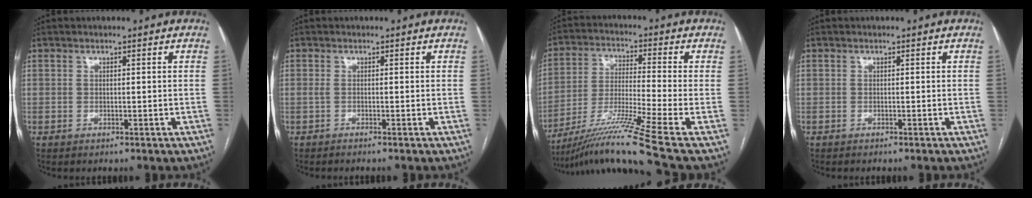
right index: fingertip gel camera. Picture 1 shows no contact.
{"total": 1.4, "force": [-1.0, -0.3, 0.9], "torque": [-0.017, 0.003, -0.015]}
{"total": 14.8, "force": [-10.5, -3.3, 9.9], "torque": [-0.195, -0.021, -0.185]}
{"total": 0.9, "force": [-0.8, 0.0, 0.3], "torque": [-0.004, 0.001, -0.012]}